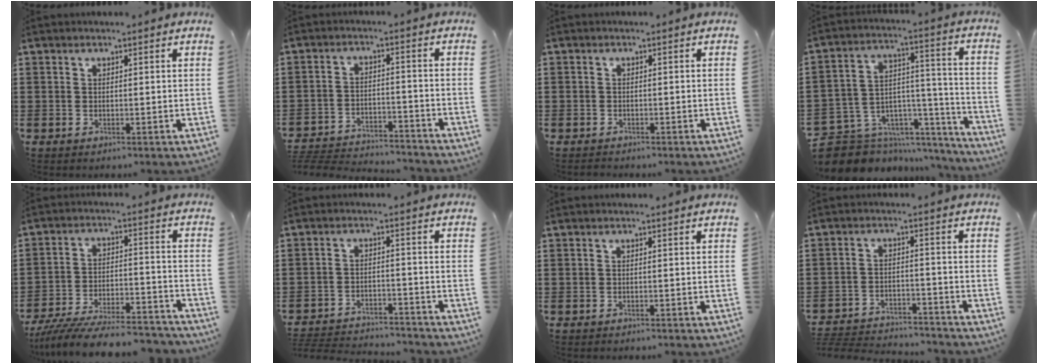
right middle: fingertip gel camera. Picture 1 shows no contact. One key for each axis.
{"total": 4.3, "fx": -4.3, "fy": 0.5, "fz": 0.5, "tx": -0.020, "ty": 0.002, "tz": -0.092}
{"total": 1.1, "fx": -0.9, "fy": 0.6, "fz": -0.2, "tx": 0.000, "ty": 0.002, "tz": -0.020}
{"total": 6.1, "fx": -5.0, "fy": 3.4, "fz": 0.2, "tx": -0.026, "ty": -0.020, "tz": -0.092}
{"total": 9.8, "fx": -9.1, "fy": 0.9, "fz": 3.6, "tx": -0.065, "ty": 0.013, "tz": -0.176}
{"total": 3.6, "fx": -3.6, "fy": 0.4, "fz": 0.3, "tx": -0.018, "ty": 0.001, "tz": -0.078}
{"total": 0.7, "fx": -0.7, "fy": 0.0, "fz": -0.1, "tx": -0.001, "ty": -0.001, "tz": -0.014}
{"total": 4.1, "fx": -4.0, "fy": 0.5, "fz": 0.4, "tx": -0.020, "ty": 0.001, "tz": -0.087}